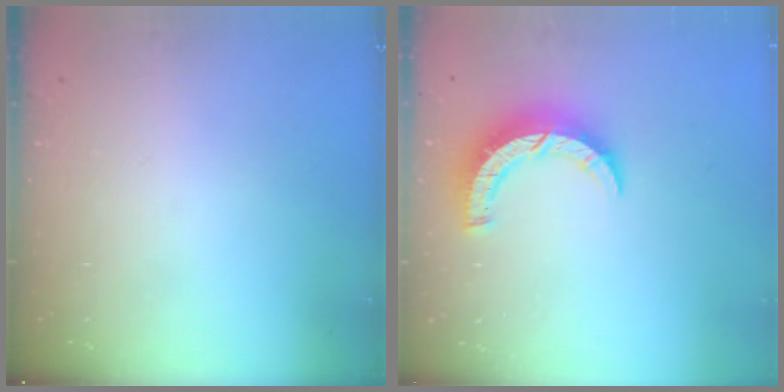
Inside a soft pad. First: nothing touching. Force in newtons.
{"total": 8.0, "press": 7.9, "slide": 0.7}